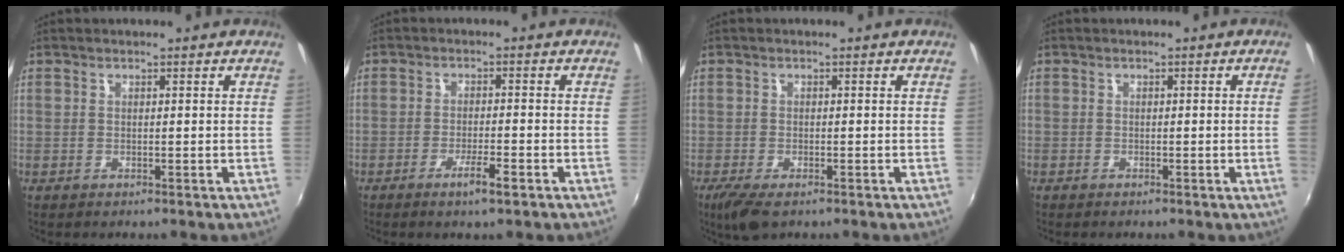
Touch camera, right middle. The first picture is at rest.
{"total": 3.9, "force": [-2.4, 0.3, 3.1], "torque": [-0.063, -0.005, -0.041]}
{"total": 4.9, "force": [-3.1, 1.8, 3.3], "torque": [-0.075, -0.020, -0.057]}
{"total": 1.3, "force": [-0.2, -0.8, 1.0], "torque": [-0.009, -0.008, -0.002]}